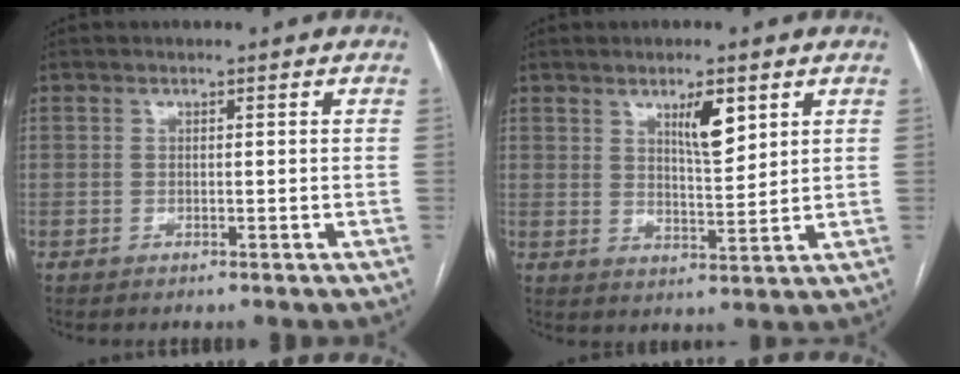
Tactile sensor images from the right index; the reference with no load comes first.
{"total": 5.7, "force": [2.9, 1.3, 4.7], "torque": [-0.082, -0.003, 0.052]}